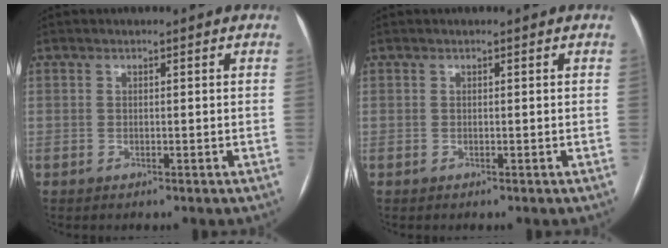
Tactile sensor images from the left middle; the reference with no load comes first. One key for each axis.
{"total": 0.0}